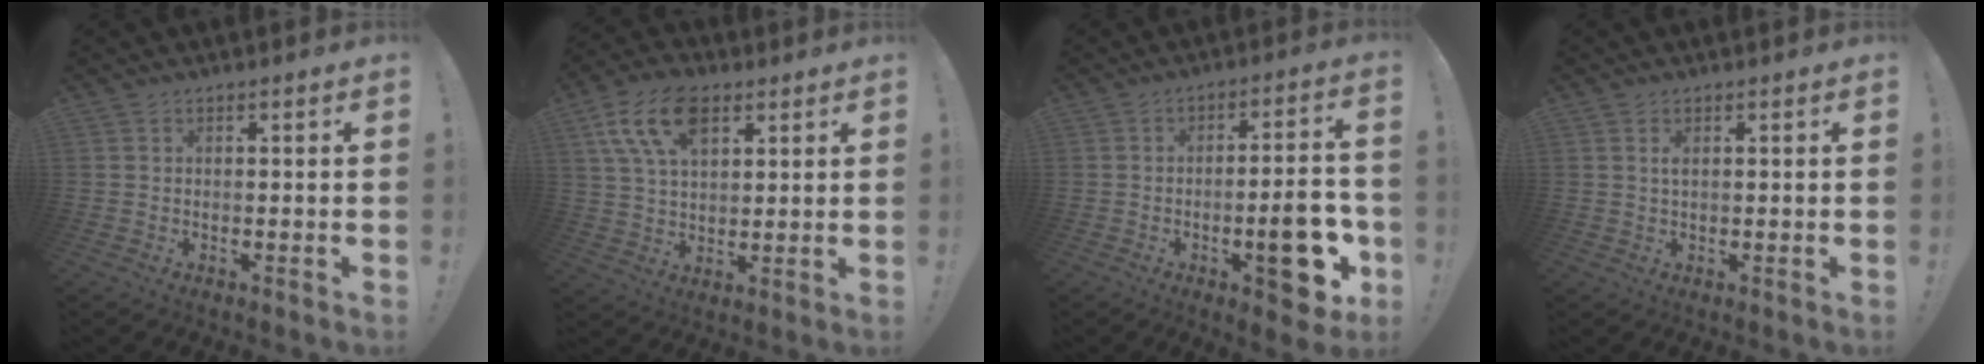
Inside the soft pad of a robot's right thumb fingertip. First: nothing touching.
{"total": 14.9, "force": [6.9, 8.5, 10.1], "torque": [-0.193, -0.016, 0.127]}
{"total": 14.7, "force": [-4.9, 5.3, 12.8], "torque": [-0.141, 0.009, -0.069]}
{"total": 1.3, "force": [0.5, 0.5, 1.1], "torque": [-0.020, 0.002, 0.007]}